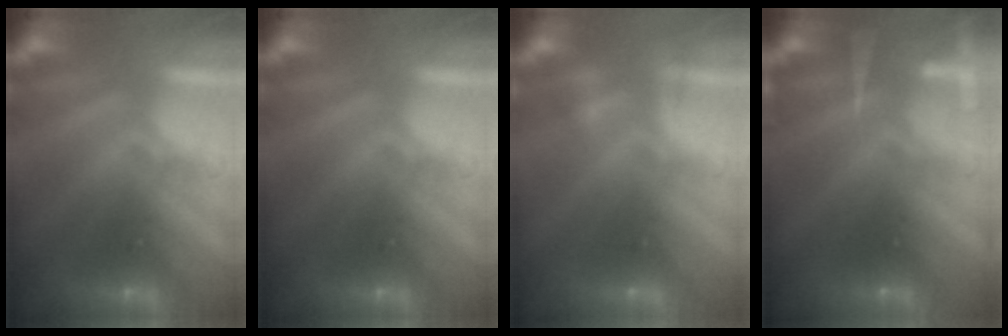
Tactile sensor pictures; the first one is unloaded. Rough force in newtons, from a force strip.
{"total": 0.0}
{"total": 2.2}
{"total": 8.0}